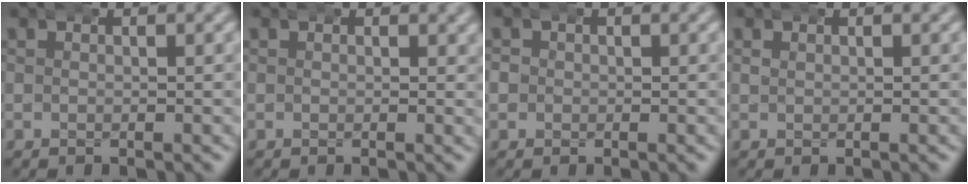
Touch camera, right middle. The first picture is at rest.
{"total": 0.6, "force": [0.5, 0.2, 0.2], "torque": [0.000, -0.001, 0.005]}
{"total": 1.1, "force": [-0.2, 1.0, 0.0], "torque": [-0.010, -0.001, -0.005]}
{"total": 0.8, "force": [0.4, -0.6, -0.4], "torque": [0.012, -0.002, 0.010]}